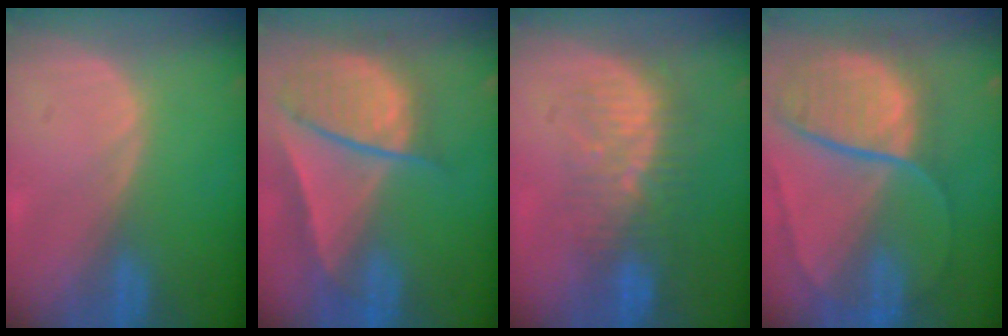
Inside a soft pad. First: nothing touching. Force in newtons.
{"total": 9.6, "press": 8.2, "slide": 5.0}
{"total": 8.3, "press": 7.8, "slide": 2.8}
{"total": 10.8, "press": 9.0, "slide": 6.0}